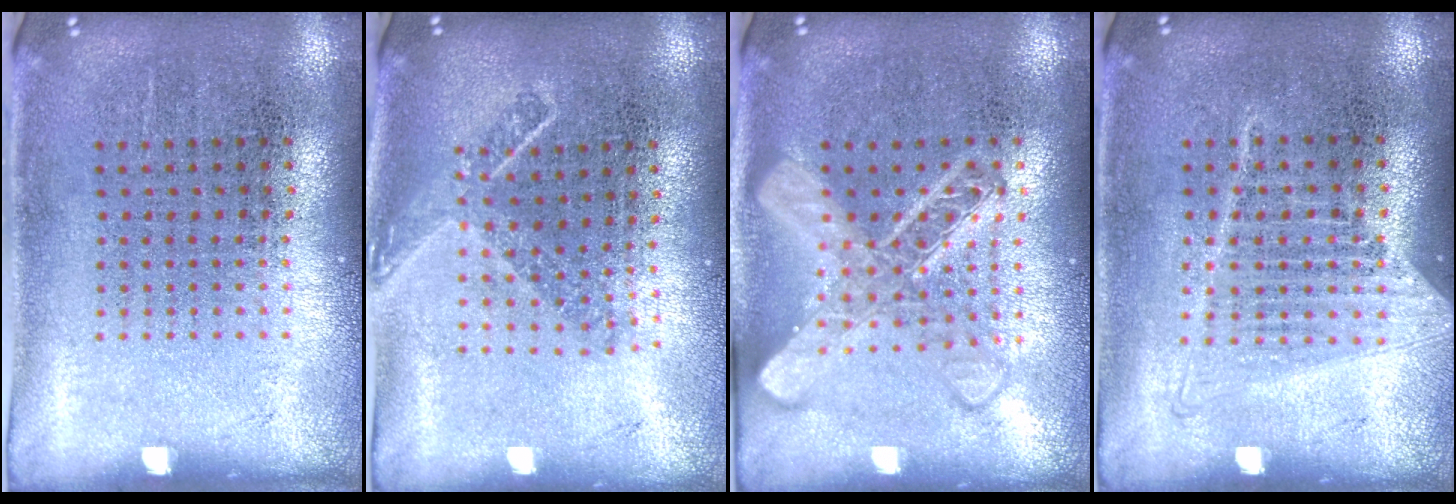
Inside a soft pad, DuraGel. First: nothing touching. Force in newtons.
{"total": 1.6, "press": 1.2, "slide": 1.1}
{"total": 2.9, "press": 2.8, "slide": 0.5}
{"total": 1.2, "press": 1.1, "slide": 0.5}